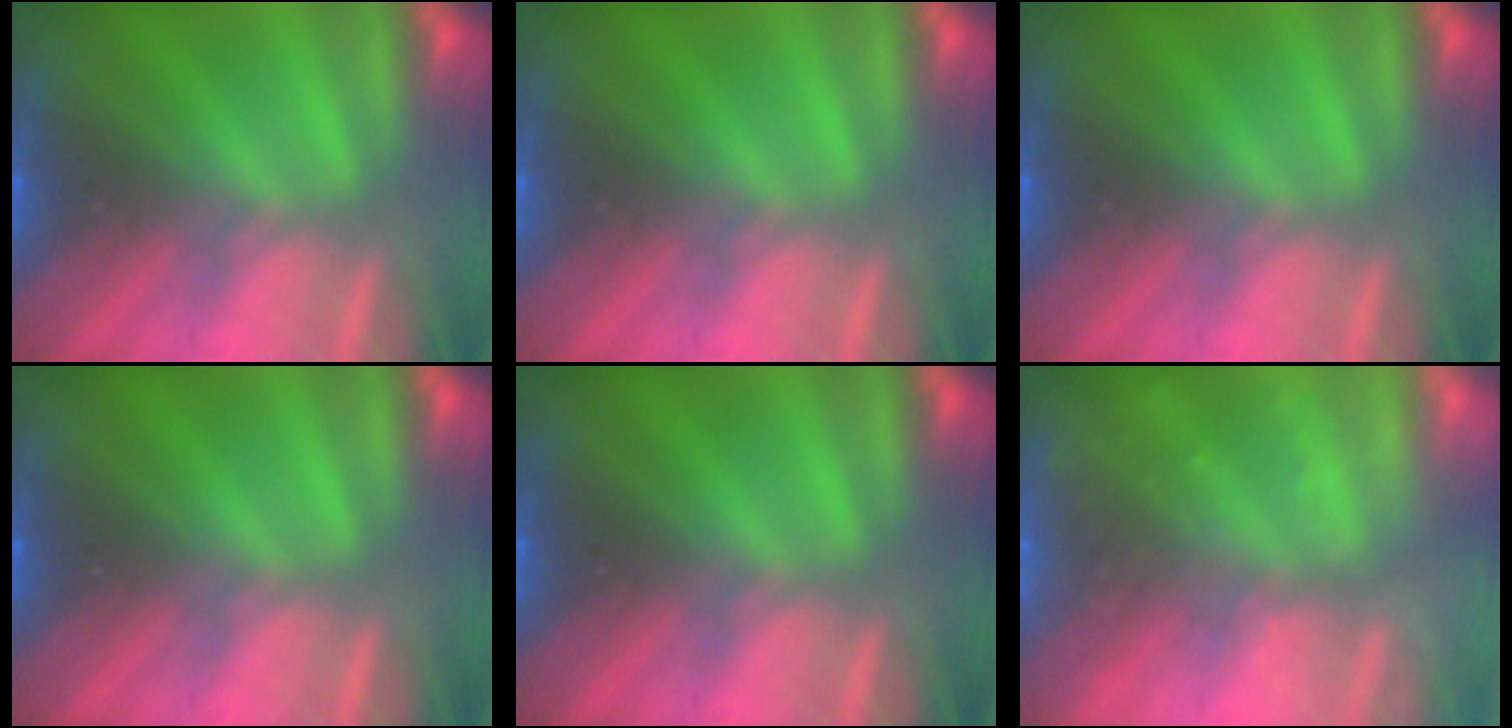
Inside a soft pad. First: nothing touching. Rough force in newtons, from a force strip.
{"total": 0.0}
{"total": 0.0}
{"total": 0.0}
{"total": 0.0}
{"total": 2.3}